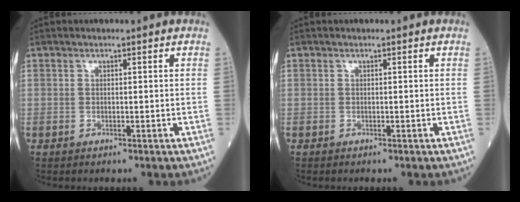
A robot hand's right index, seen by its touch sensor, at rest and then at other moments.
{"total": 0.0}